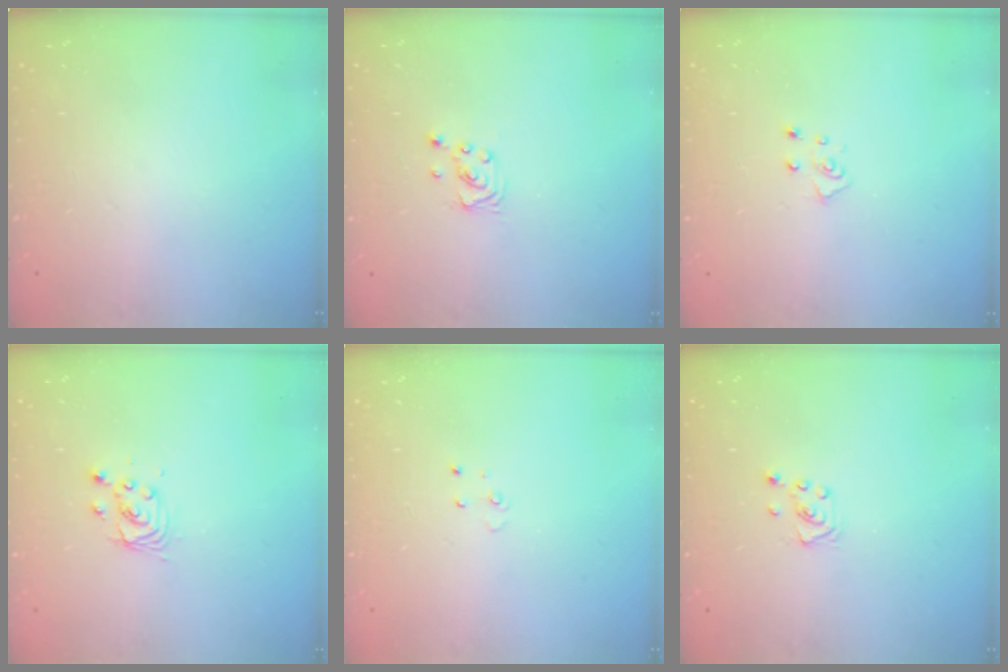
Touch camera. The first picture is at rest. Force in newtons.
{"total": 2.3, "press": 2.3, "slide": 0.2}
{"total": 4.9, "press": 4.8, "slide": 0.4}
{"total": 3.3, "press": 3.3, "slide": 0.3}
{"total": 3.0, "press": 2.9, "slide": 0.3}
{"total": 3.0, "press": 2.9, "slide": 0.3}